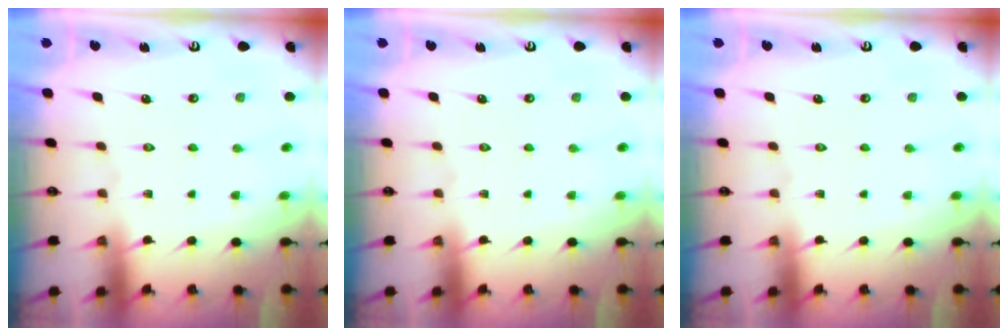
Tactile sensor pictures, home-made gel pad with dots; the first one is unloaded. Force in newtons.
{"total": 0.0}
{"total": 0.0}